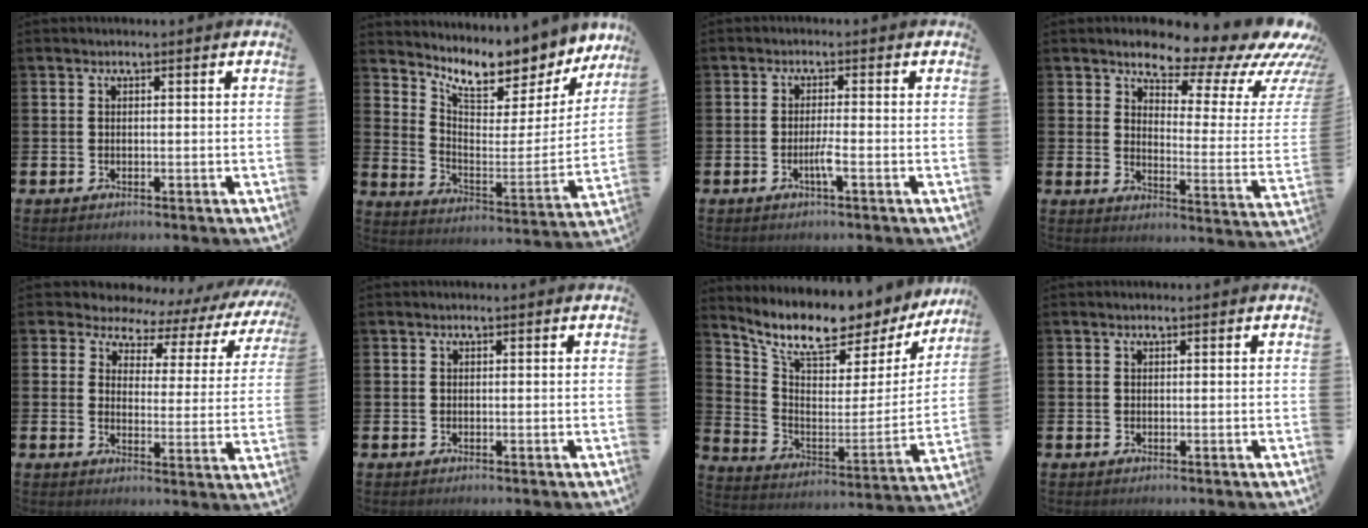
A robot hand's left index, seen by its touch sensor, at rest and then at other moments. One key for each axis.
{"total": 8.6, "fx": 8.1, "fy": 2.2, "fz": 1.9, "tx": -0.058, "ty": -0.073, "tz": 0.137}
{"total": 2.1, "fx": -1.0, "fy": -0.1, "fz": 1.9, "tx": -0.037, "ty": 0.001, "tz": -0.018}
{"total": 9.5, "fx": 8.3, "fy": 2.9, "fz": 3.5, "tx": -0.062, "ty": -0.074, "tz": 0.130}
{"total": 4.1, "fx": 3.1, "fy": 2.7, "fz": 0.4, "tx": -0.029, "ty": -0.034, "tz": 0.042}
{"total": 0.0}
{"total": 9.3, "fx": 8.2, "fy": 2.6, "fz": 3.5, "tx": -0.100, "ty": -0.069, "tz": 0.136}
{"total": 0.0}